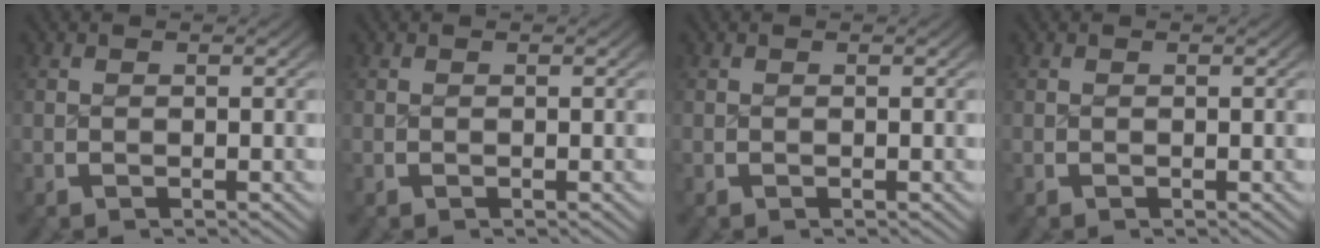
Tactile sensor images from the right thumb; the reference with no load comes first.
{"total": 0.0}
{"total": 0.0}
{"total": 0.0}